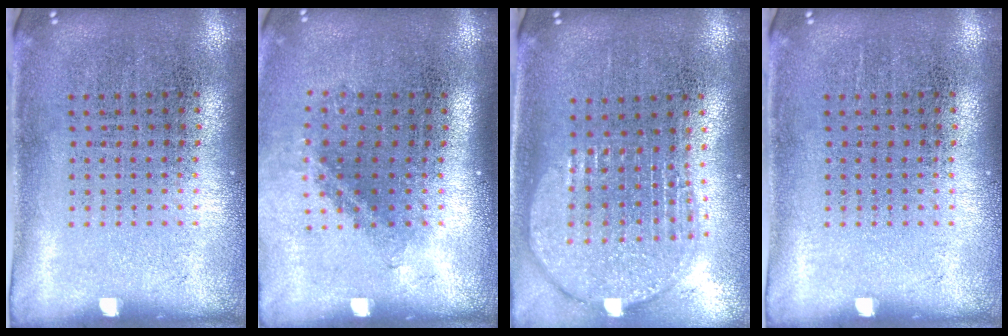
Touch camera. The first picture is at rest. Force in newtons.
{"total": 1.5, "press": 1.0, "slide": 1.0}
{"total": 2.0, "press": 1.7, "slide": 1.1}
{"total": 0.0}